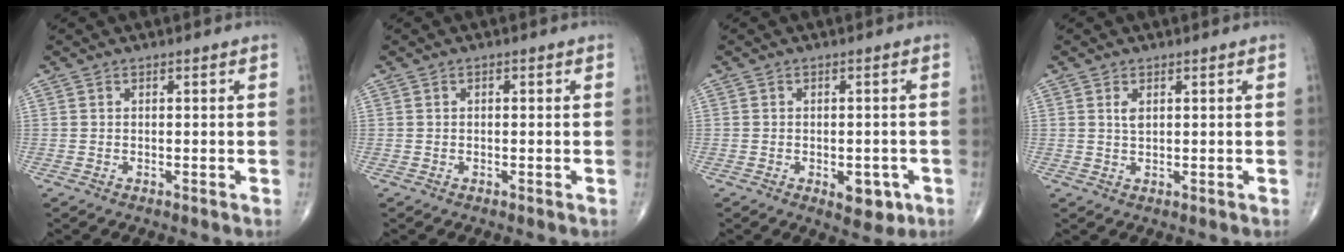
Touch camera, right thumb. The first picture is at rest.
{"total": 0.5, "force": [0.1, 0.3, 0.4], "torque": [-0.006, 0.001, 0.001]}
{"total": 5.0, "force": [-1.9, 2.8, 3.7], "torque": [-0.028, 0.005, -0.016]}
{"total": 1.7, "force": [0.7, 0.8, 1.3], "torque": [-0.024, -0.001, 0.016]}